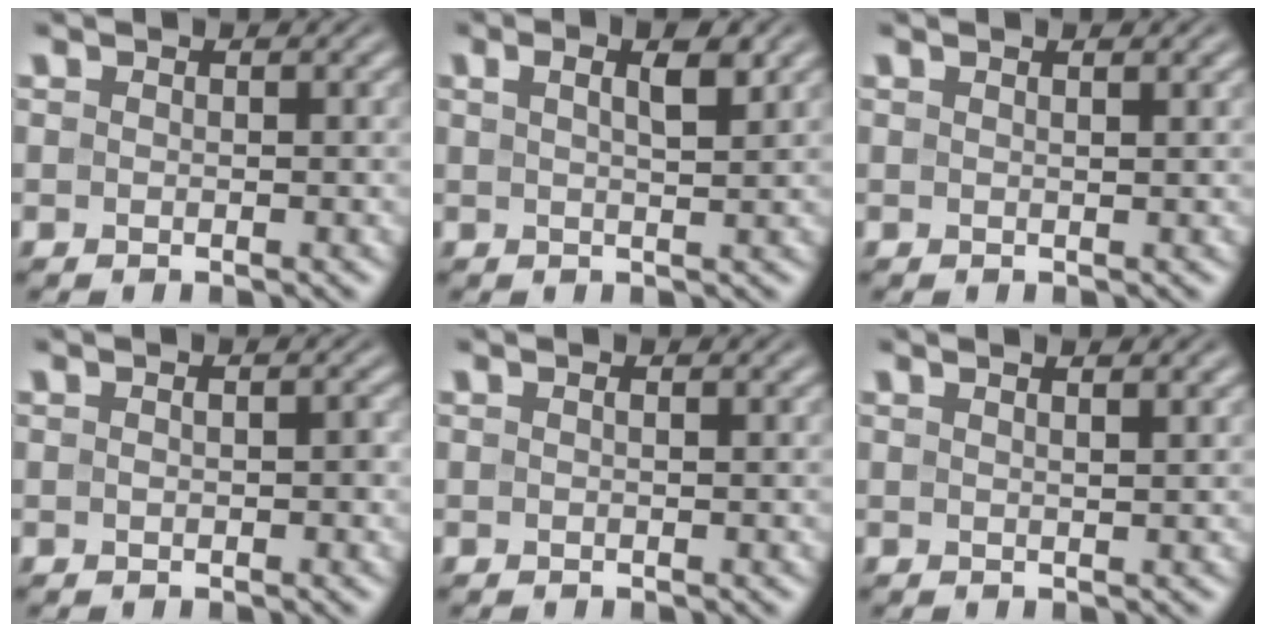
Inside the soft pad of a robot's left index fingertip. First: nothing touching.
{"total": 3.2, "force": [1.4, 0.9, 2.8], "torque": [-0.036, 0.009, 0.021]}
{"total": 1.7, "force": [1.0, 0.5, 1.2], "torque": [-0.008, 0.003, 0.001]}
{"total": 1.2, "force": [0.1, 0.5, 1.1], "torque": [-0.020, 0.002, 0.001]}
{"total": 0.5, "force": [0.2, 0.1, 0.5], "torque": [-0.008, 0.004, 0.001]}
{"total": 3.1, "force": [1.8, 1.3, 2.2], "torque": [-0.003, 0.011, -0.006]}